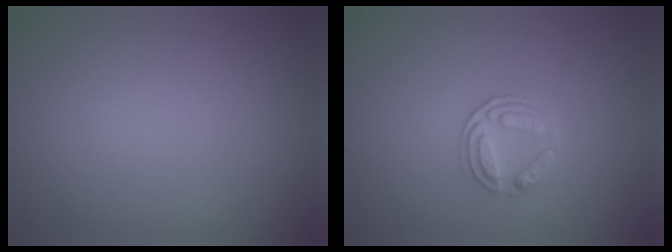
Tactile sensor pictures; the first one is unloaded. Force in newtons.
{"total": 2.4, "press": 1.9, "slide": 1.5}